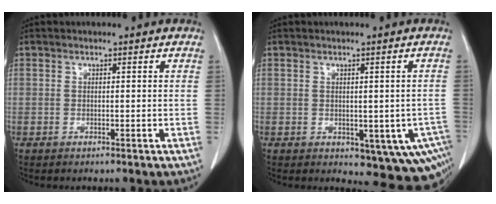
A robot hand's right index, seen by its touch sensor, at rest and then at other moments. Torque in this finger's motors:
{"motor_torque": [0.68, -0.55, 0.26, 0.01]}